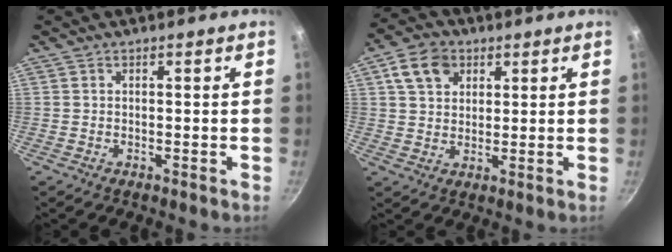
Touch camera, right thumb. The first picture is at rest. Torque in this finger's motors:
{"motor_torque": [0.16, 1.62, 0.78, 0.26, -0.01]}